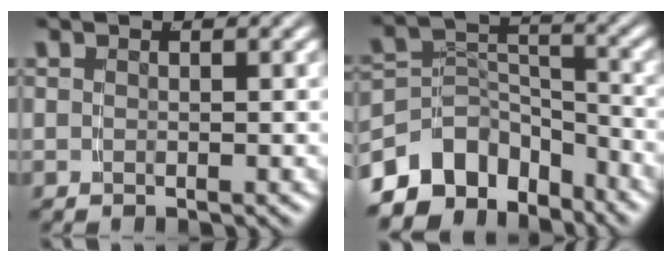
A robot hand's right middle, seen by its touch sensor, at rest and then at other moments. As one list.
[{"total": 10.6, "force": [-5.7, 7.5, 5.0], "torque": [-0.097, -0.043, -0.085]}]